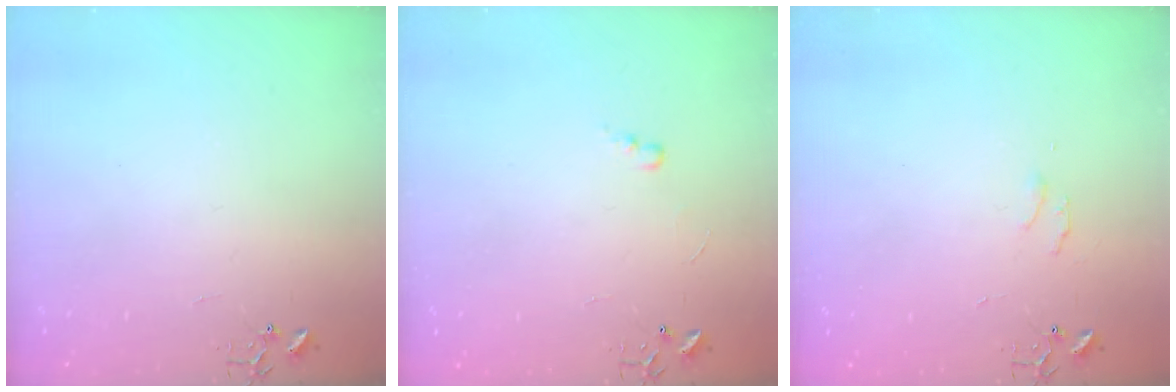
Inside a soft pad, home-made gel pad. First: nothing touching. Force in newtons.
{"total": 4.0, "press": 3.9, "slide": 0.6}
{"total": 4.6, "press": 4.6, "slide": 0.5}